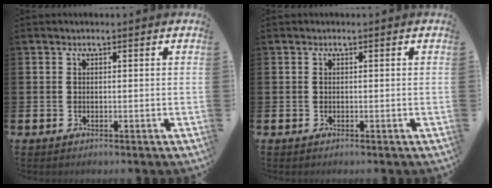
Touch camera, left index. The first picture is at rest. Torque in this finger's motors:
{"motor_torque": [0.00, 0.00, 0.00, 0.00]}